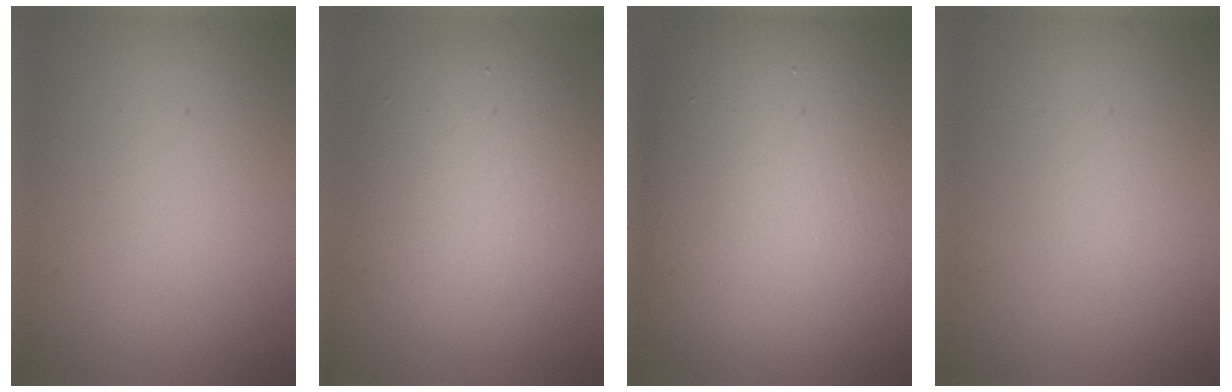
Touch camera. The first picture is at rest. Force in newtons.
{"total": 7.5, "press": 7.5, "slide": 0.3}
{"total": 17.9, "press": 17.8, "slide": 1.3}
{"total": 0.0}